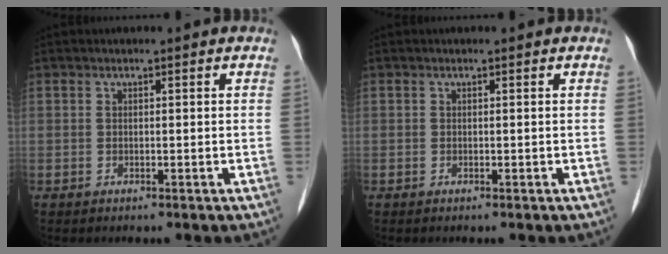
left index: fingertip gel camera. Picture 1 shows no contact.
{"total": 0.0}